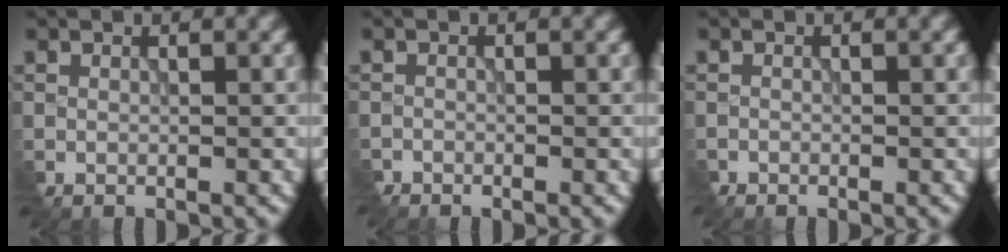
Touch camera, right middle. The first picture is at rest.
{"total": 1.1, "force": [-1.1, 0.4, -0.2], "torque": [0.002, -0.007, -0.022]}
{"total": 0.8, "force": [-0.7, 0.2, -0.2], "torque": [0.001, -0.006, -0.016]}